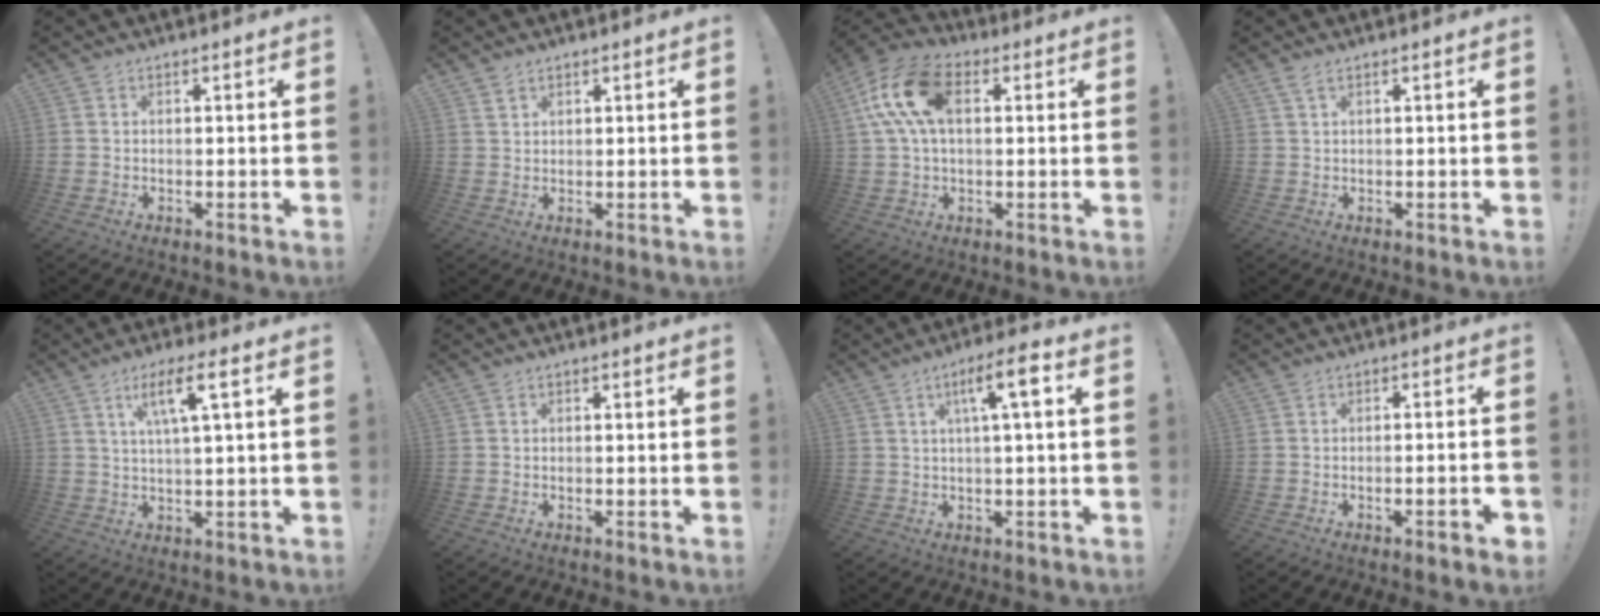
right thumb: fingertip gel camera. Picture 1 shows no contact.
{"total": 2.1, "force": [1.7, 1.0, 0.6], "torque": [0.002, -0.013, 0.031]}
{"total": 15.7, "force": [4.0, 9.4, 12.0], "torque": [-0.245, 0.008, 0.072]}
{"total": 2.0, "force": [1.3, 0.5, 1.5], "torque": [-0.034, 0.000, 0.024]}
{"total": 8.5, "force": [3.3, 1.0, 7.7], "torque": [-0.140, 0.002, 0.050]}
{"total": 0.0}
{"total": 8.2, "force": [2.2, 1.1, 7.8], "torque": [-0.122, 0.000, 0.026]}
{"total": 2.9, "force": [-1.4, 0.0, 2.5], "torque": [-0.036, -0.004, -0.020]}